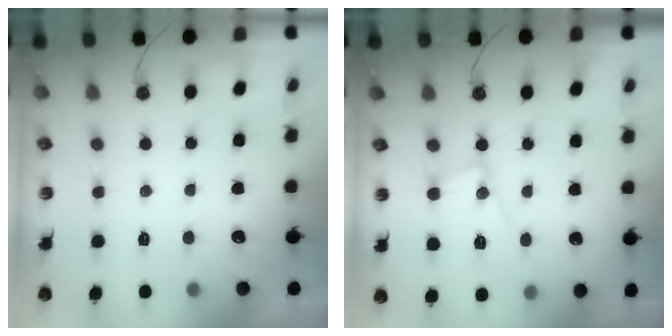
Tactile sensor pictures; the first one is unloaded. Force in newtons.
{"total": 11.4, "press": 11.4, "slide": 0.8}